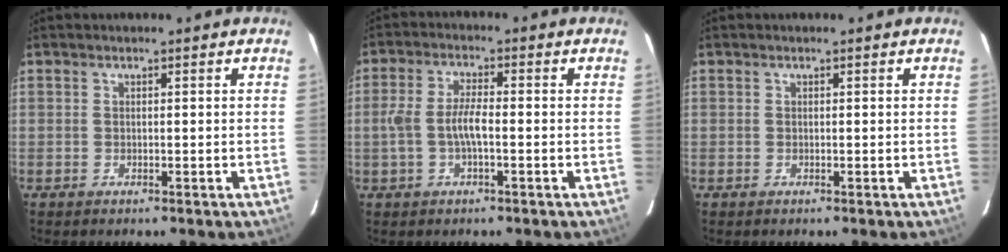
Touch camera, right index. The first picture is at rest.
{"total": 5.3, "force": [-1.3, 1.4, 5.0], "torque": [-0.106, 0.007, -0.023]}
{"total": 0.0}